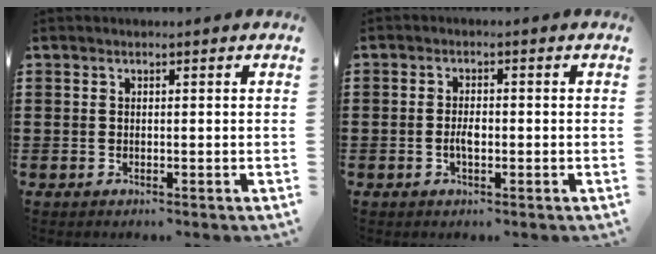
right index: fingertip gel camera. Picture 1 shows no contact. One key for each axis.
{"total": 2.3, "fx": -0.6, "fy": 0.9, "fz": 2.0, "tx": -0.045, "ty": -0.002, "tz": -0.012}